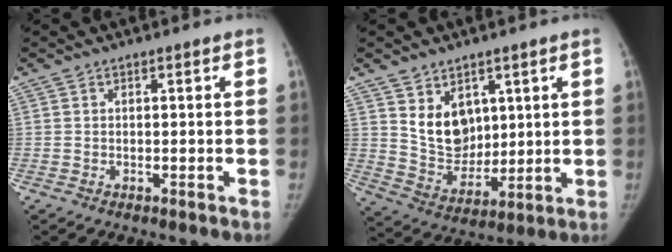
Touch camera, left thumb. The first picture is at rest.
{"total": 9.8, "force": [4.1, 7.2, 5.1], "torque": [-0.056, -0.039, 0.094]}